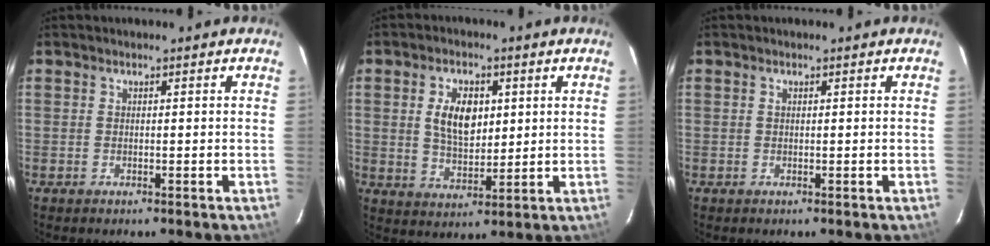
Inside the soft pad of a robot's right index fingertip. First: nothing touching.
{"total": 8.0, "force": [1.9, 4.6, 6.3], "torque": [-0.118, 0.007, 0.040]}
{"total": 0.0}